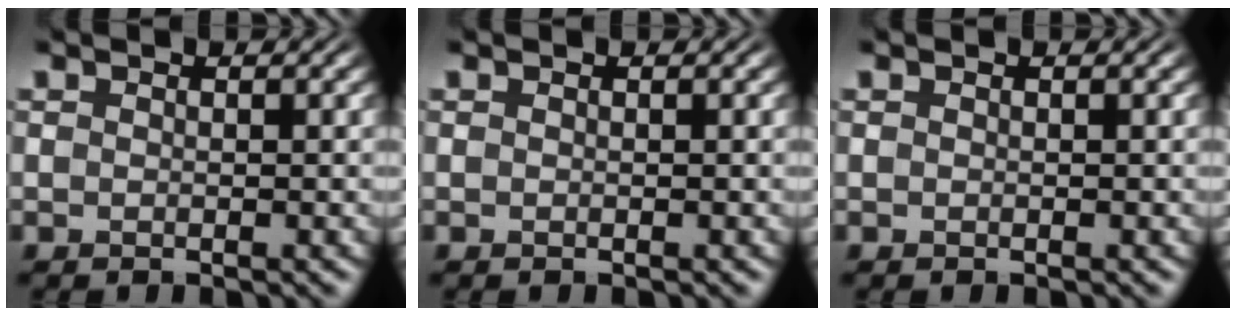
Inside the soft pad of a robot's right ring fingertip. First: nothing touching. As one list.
[{"total": 0.0}, {"total": 0.0}]